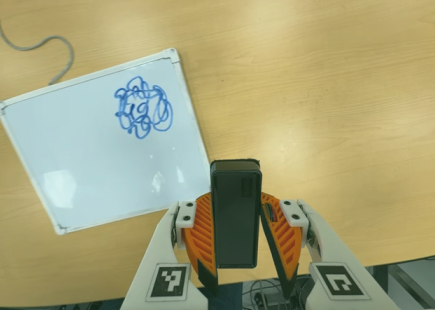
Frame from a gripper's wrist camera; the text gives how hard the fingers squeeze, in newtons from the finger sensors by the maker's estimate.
{"total": 4.8, "left": 4.4, "right": 5.2}